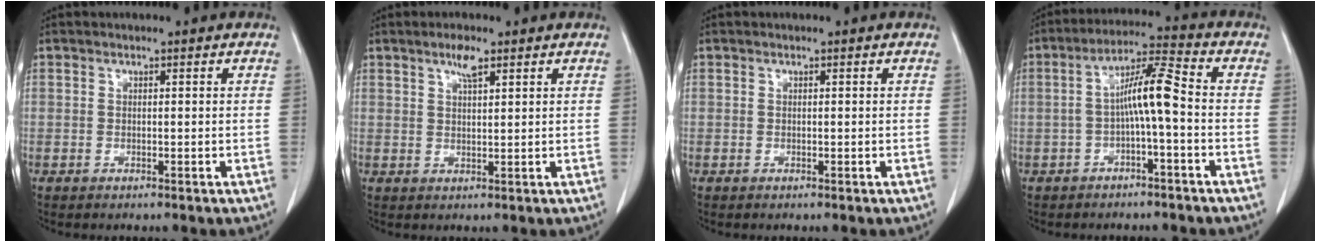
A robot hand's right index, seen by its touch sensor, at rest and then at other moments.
{"total": 3.0, "force": [2.0, 0.6, 2.2], "torque": [-0.041, 0.003, 0.035]}
{"total": 0.0}
{"total": 7.4, "force": [-1.2, 0.5, 7.2], "torque": [-0.131, 0.026, -0.022]}